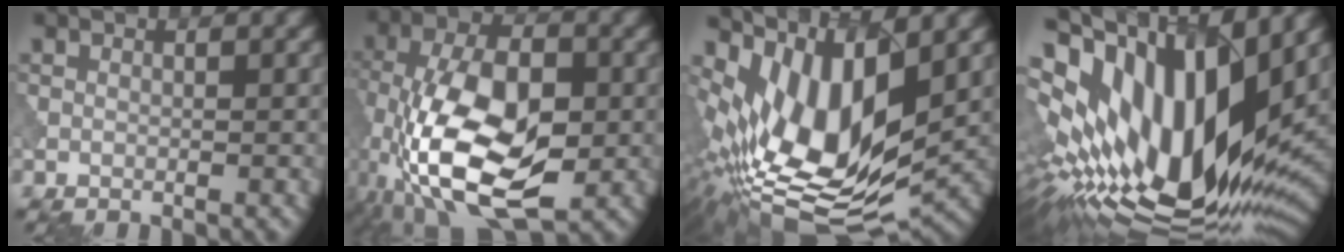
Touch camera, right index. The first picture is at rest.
{"total": 13.9, "force": [-4.4, 7.1, 11.1], "torque": [-0.223, -0.008, -0.086]}
{"total": 13.1, "force": [2.3, 6.2, 11.3], "torque": [-0.211, -0.010, 0.044]}
{"total": 18.4, "force": [3.1, 8.4, 16.1], "torque": [-0.298, 0.001, 0.050]}